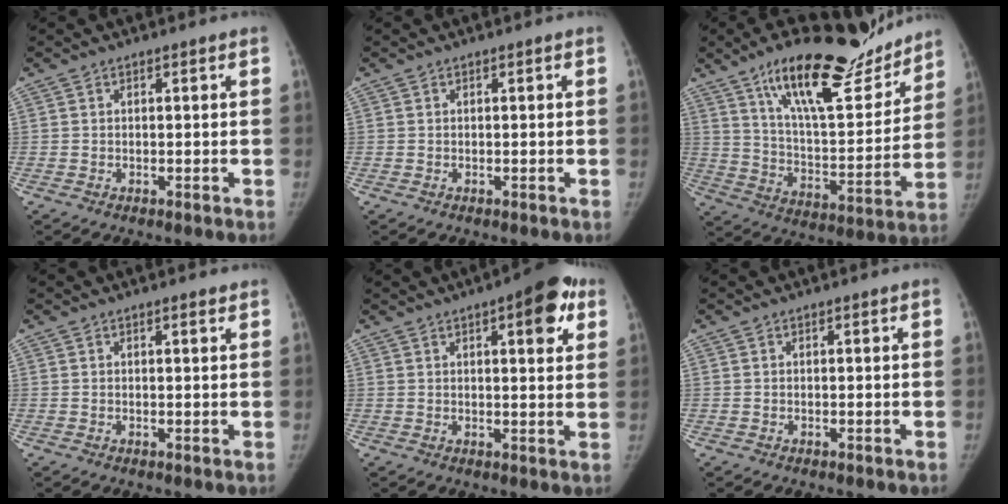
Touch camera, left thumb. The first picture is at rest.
{"total": 0.0}
{"total": 23.1, "force": [17.1, 7.3, 13.8], "torque": [-0.169, -0.080, 0.280]}
{"total": 1.0, "force": [0.8, 0.3, 0.6], "torque": [-0.008, -0.005, 0.011]}
{"total": 10.0, "force": [4.6, 3.4, 8.1], "torque": [-0.079, -0.009, 0.052]}
{"total": 0.0}